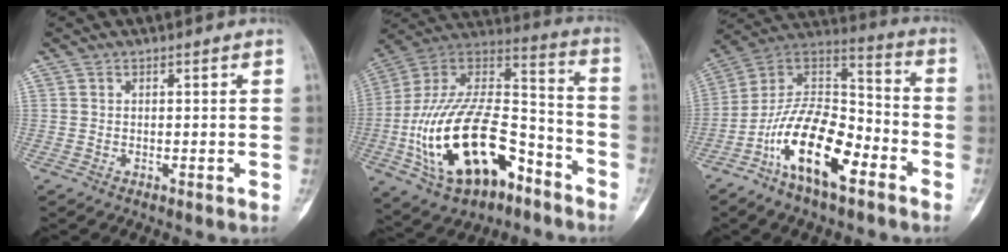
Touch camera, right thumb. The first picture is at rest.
{"total": 28.3, "force": [-11.5, 15.2, 20.9], "torque": [-0.410, 0.068, -0.186]}
{"total": 18.4, "force": [-9.0, 8.2, 13.8], "torque": [-0.228, 0.073, -0.169]}